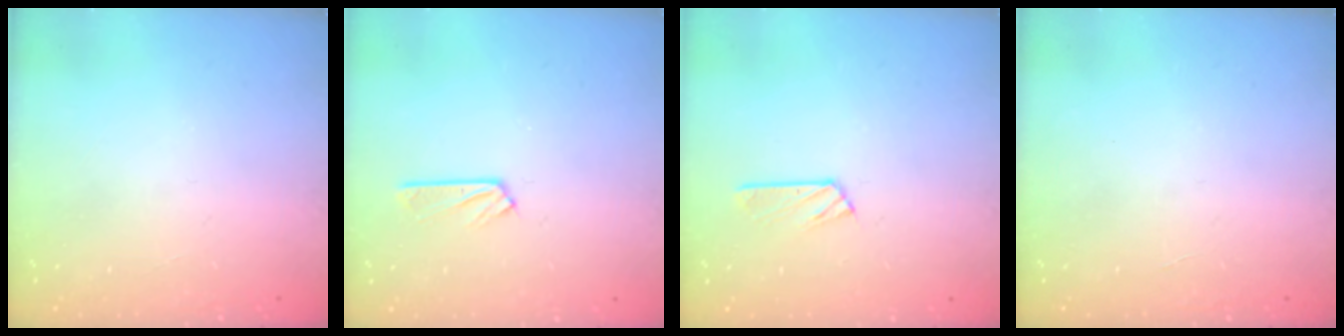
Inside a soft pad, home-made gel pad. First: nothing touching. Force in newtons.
{"total": 2.6, "press": 2.5, "slide": 0.3}
{"total": 2.9, "press": 2.9, "slide": 0.3}
{"total": 0.0}